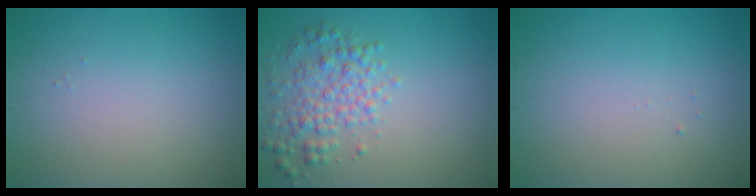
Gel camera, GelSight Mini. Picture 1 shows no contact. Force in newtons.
{"total": 3.7, "press": 3.7, "slide": 0.1}
{"total": 0.0}